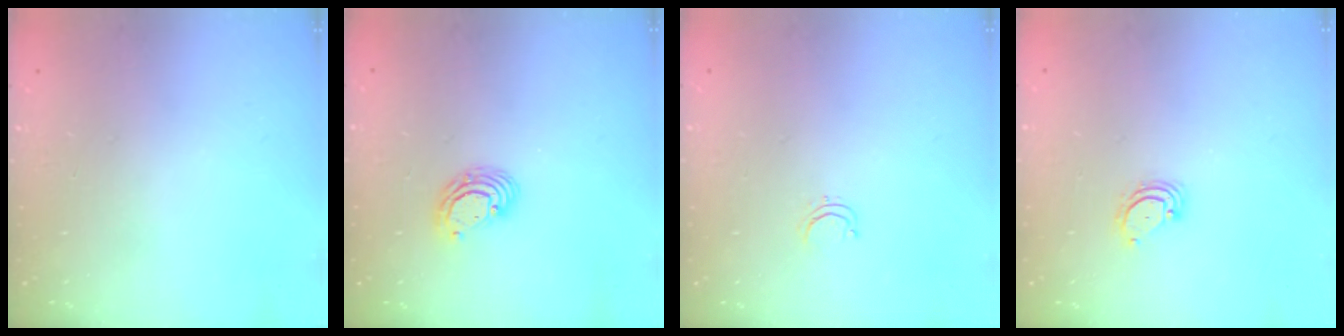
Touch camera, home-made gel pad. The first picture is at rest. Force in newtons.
{"total": 5.6, "press": 5.6, "slide": 0.2}
{"total": 2.8, "press": 2.8, "slide": 0.2}
{"total": 3.2, "press": 3.2, "slide": 0.3}